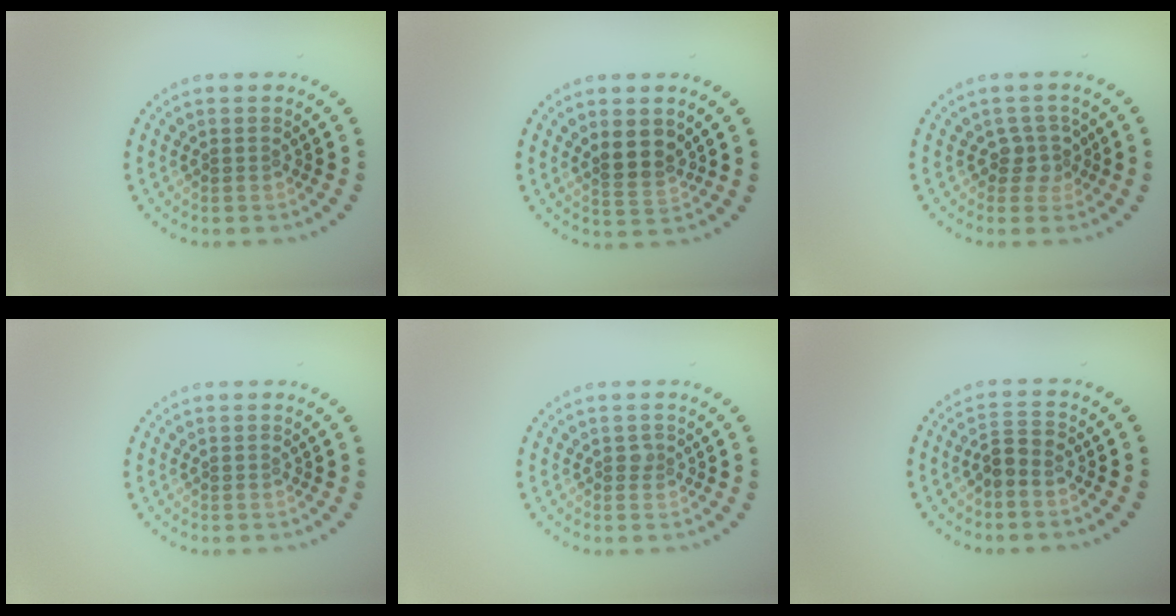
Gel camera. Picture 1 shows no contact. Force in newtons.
{"total": 2.6, "press": 2.3, "slide": 1.3}
{"total": 1.8, "press": 1.4, "slide": 1.1}
{"total": 0.0}
{"total": 0.6, "press": 0.5, "slide": 0.2}
{"total": 2.0, "press": 1.7, "slide": 1.1}